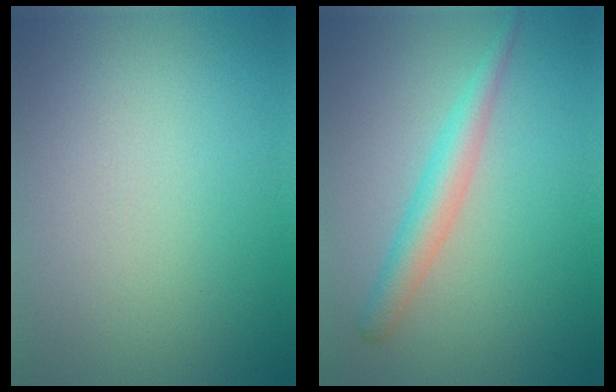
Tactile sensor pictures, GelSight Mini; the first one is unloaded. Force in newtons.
{"total": 2.8, "press": 2.8, "slide": 0.0}